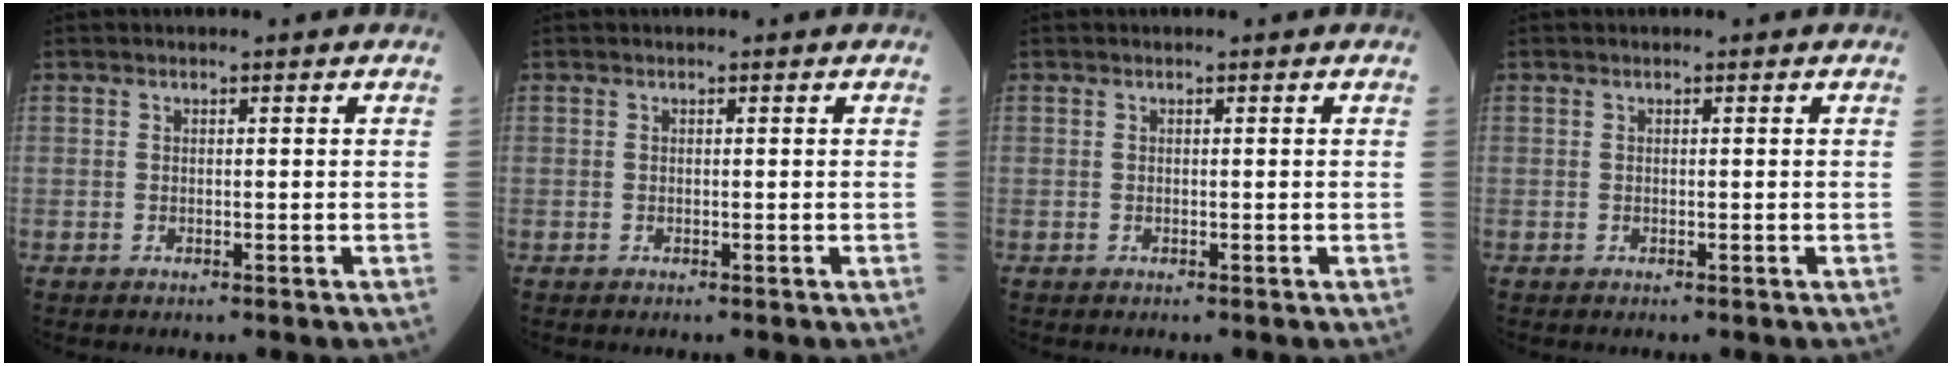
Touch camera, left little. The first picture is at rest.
{"total": 0.0}
{"total": 0.0}
{"total": 0.0}